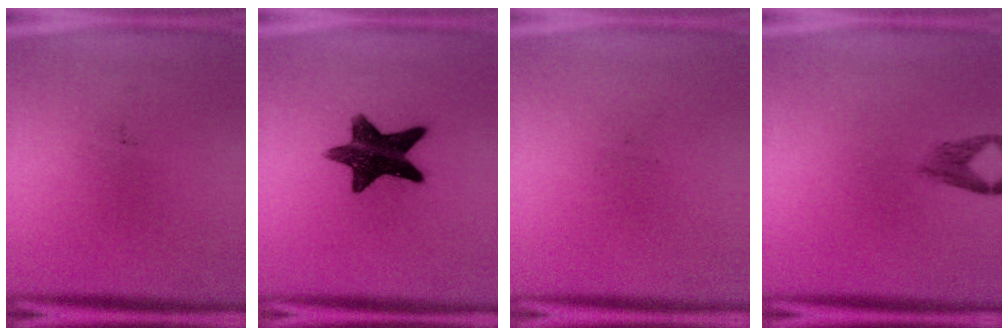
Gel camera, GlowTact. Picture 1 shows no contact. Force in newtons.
{"total": 13.8}
{"total": 0.0}
{"total": 2.0}